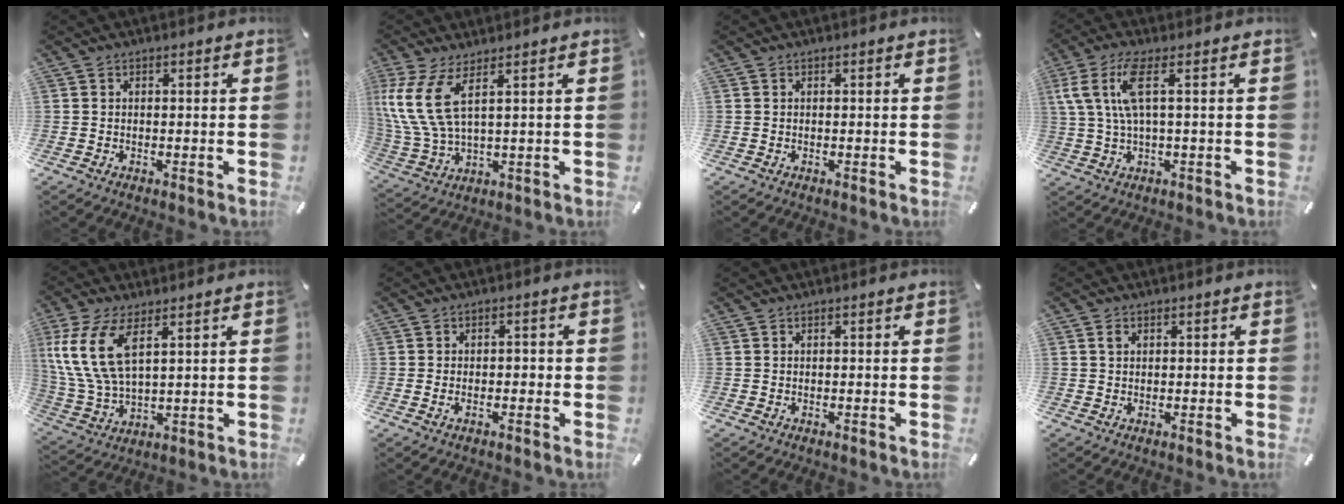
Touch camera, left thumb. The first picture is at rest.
{"total": 11.8, "force": [4.6, 4.8, 9.8], "torque": [-0.238, -0.024, 0.083]}
{"total": 0.0}
{"total": 9.8, "force": [2.4, 2.8, 9.0], "torque": [-0.199, -0.008, 0.036]}
{"total": 12.7, "force": [5.3, 6.1, 9.8], "torque": [-0.242, -0.017, 0.093]}
{"total": 2.3, "force": [-0.8, 1.3, 1.7], "torque": [-0.032, 0.006, -0.016]}
{"total": 0.0}
{"total": 1.0, "force": [0.5, 0.7, 0.5], "torque": [-0.003, 0.001, 0.006]}